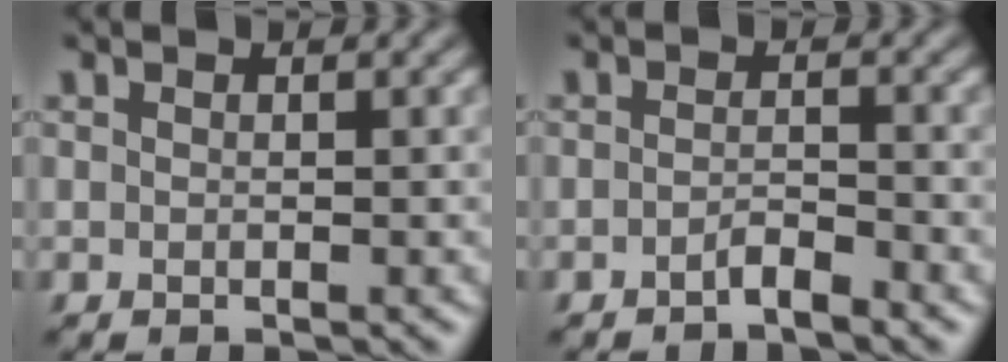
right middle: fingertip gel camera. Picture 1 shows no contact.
{"total": 1.4, "force": [-1.1, 0.2, 0.9], "torque": [-0.016, 0.004, -0.023]}